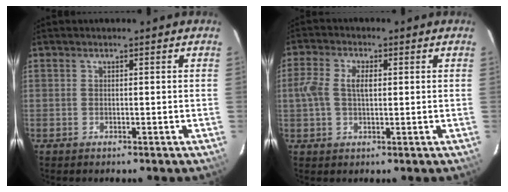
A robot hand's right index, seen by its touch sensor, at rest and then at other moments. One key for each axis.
{"total": 5.4, "fx": 0.4, "fy": 3.0, "fz": 4.5, "tx": -0.093, "ty": 0.010, "tz": 0.006}